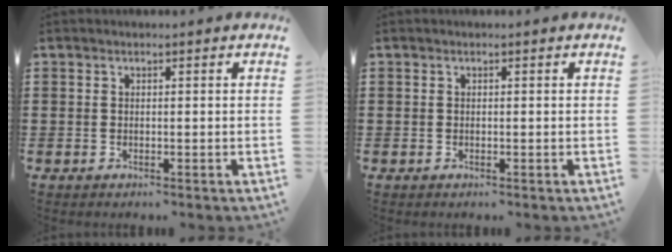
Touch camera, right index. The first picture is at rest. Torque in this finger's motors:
{"motor_torque": [-0.02, 0.03, 0.00, 0.01]}